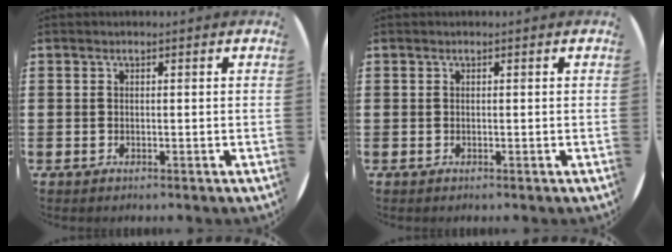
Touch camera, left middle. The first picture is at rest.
{"total": 0.0}